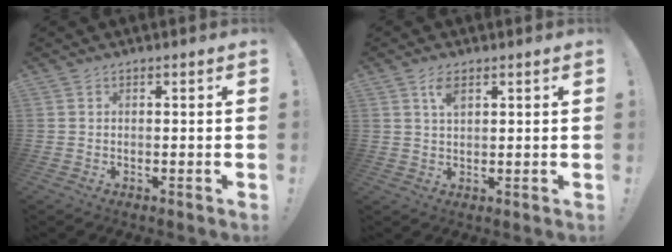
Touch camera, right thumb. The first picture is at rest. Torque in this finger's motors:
{"motor_torque": [0.38, 1.19, -0.02, -0.01, 0.00]}